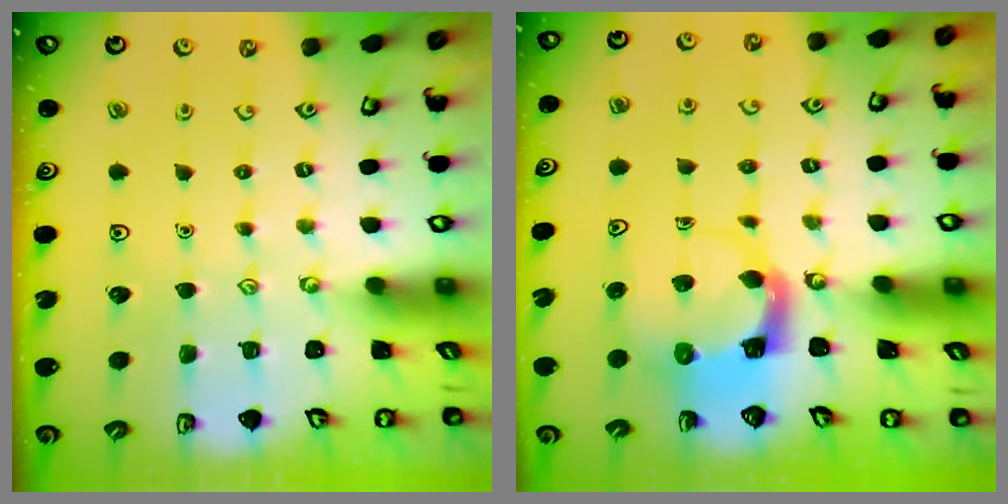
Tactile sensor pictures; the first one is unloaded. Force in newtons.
{"total": 3.7, "press": 3.6, "slide": 0.6}